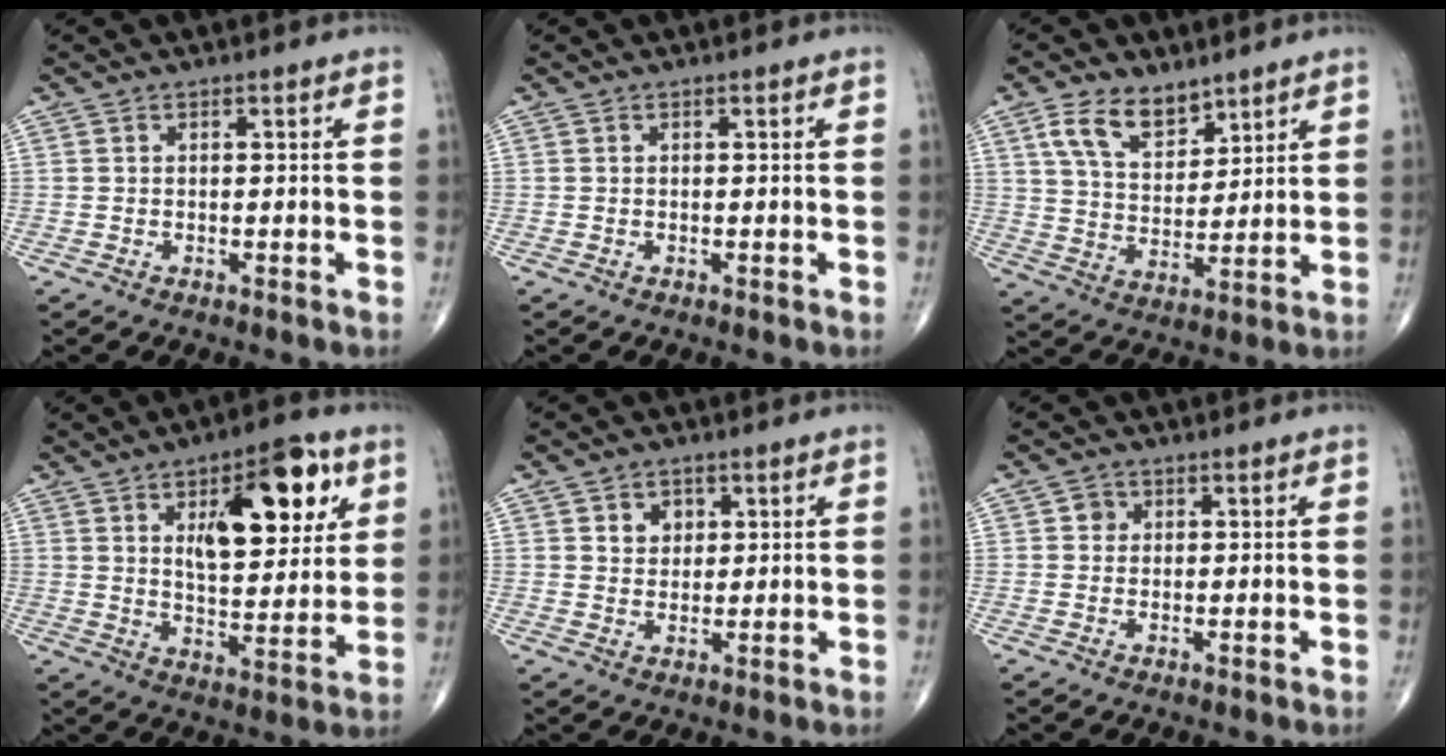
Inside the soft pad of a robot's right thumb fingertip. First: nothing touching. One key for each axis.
{"total": 0.0}
{"total": 9.8, "fx": 6.1, "fy": 5.4, "fz": 5.4, "tx": -0.076, "ty": -0.034, "tz": 0.120}
{"total": 18.0, "fx": 6.8, "fy": 8.1, "fz": 14.5, "tx": -0.164, "ty": -0.025, "tz": 0.104}
{"total": 3.9, "fx": 1.6, "fy": 3.1, "fz": 1.7, "tx": -0.004, "ty": -0.008, "tz": 0.025}
{"total": 1.8, "fx": 0.5, "fy": 1.7, "fz": 0.5, "tx": 0.002, "ty": 0.001, "tz": 0.003}